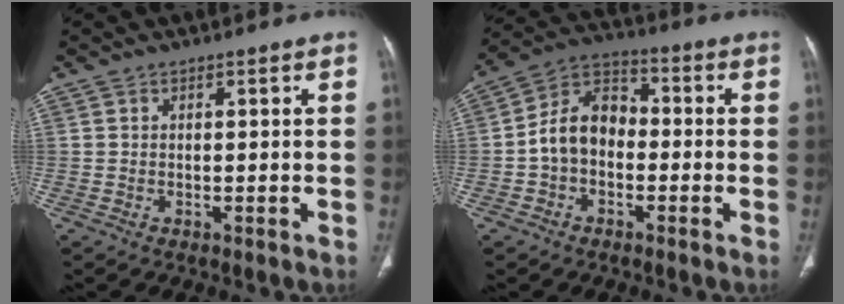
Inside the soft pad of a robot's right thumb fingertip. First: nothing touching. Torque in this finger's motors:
{"motor_torque": [1.32, 1.14, 1.08, -0.32, 0.13]}